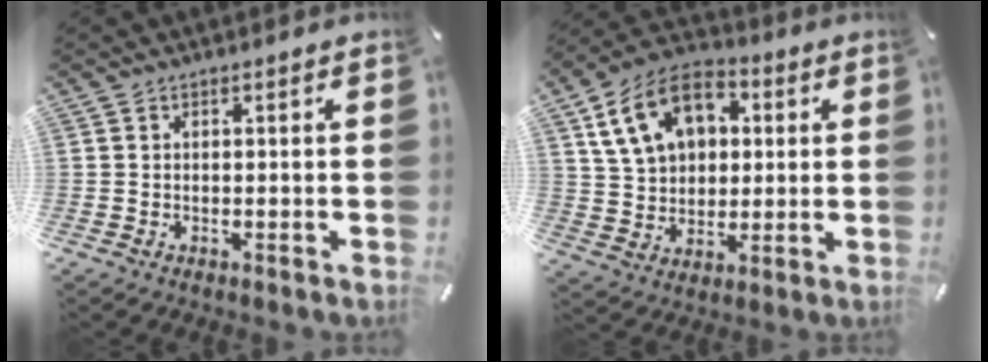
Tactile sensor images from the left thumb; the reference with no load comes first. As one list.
[{"total": 14.1, "force": [5.0, 10.6, 7.7], "torque": [-0.152, 0.008, 0.098]}]